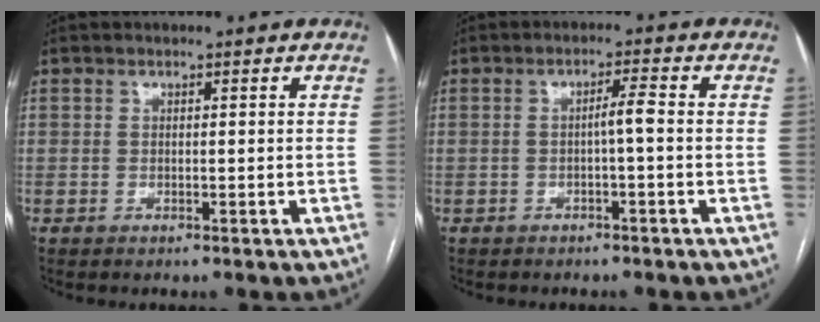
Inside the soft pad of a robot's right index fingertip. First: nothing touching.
{"total": 2.3, "force": [-0.4, 0.0, 2.3], "torque": [-0.036, 0.004, -0.007]}